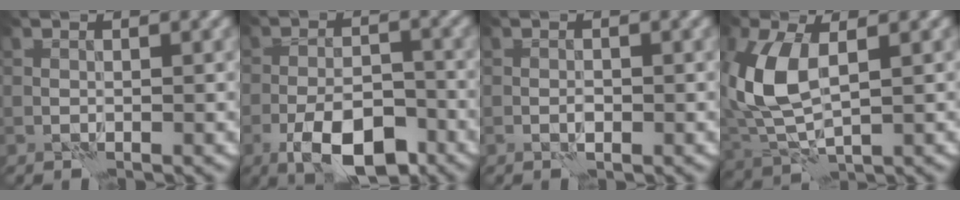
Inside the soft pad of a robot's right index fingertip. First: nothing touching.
{"total": 7.6, "force": [-4.4, 2.9, 5.4], "torque": [-0.087, 0.004, -0.079]}
{"total": 0.7, "force": [-0.3, 0.3, 0.6], "torque": [-0.012, 0.002, -0.007]}
{"total": 7.8, "force": [1.2, 4.1, 6.5], "torque": [-0.167, 0.003, 0.023]}